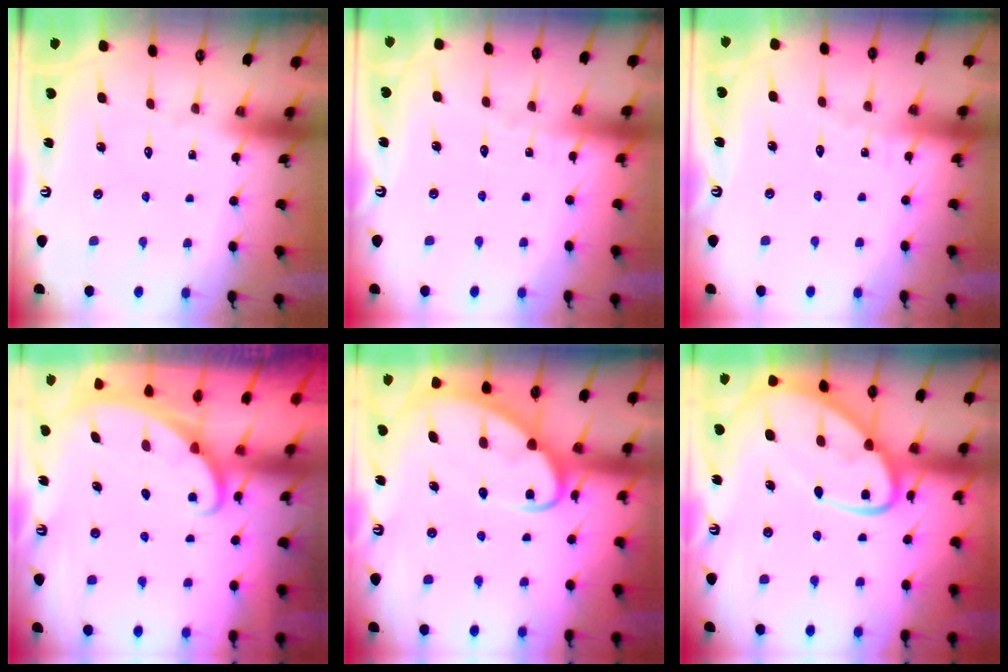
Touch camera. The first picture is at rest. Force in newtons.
{"total": 1.9, "press": 1.9, "slide": 0.2}
{"total": 4.2, "press": 4.2, "slide": 0.4}
{"total": 1.6, "press": 1.6, "slide": 0.1}
{"total": 5.9, "press": 5.9, "slide": 0.7}
{"total": 12.3, "press": 12.3, "slide": 1.2}